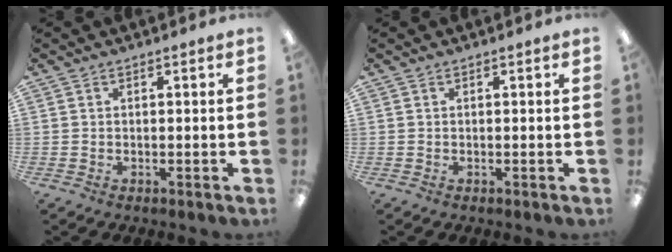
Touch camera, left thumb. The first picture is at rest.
{"total": 0.0}